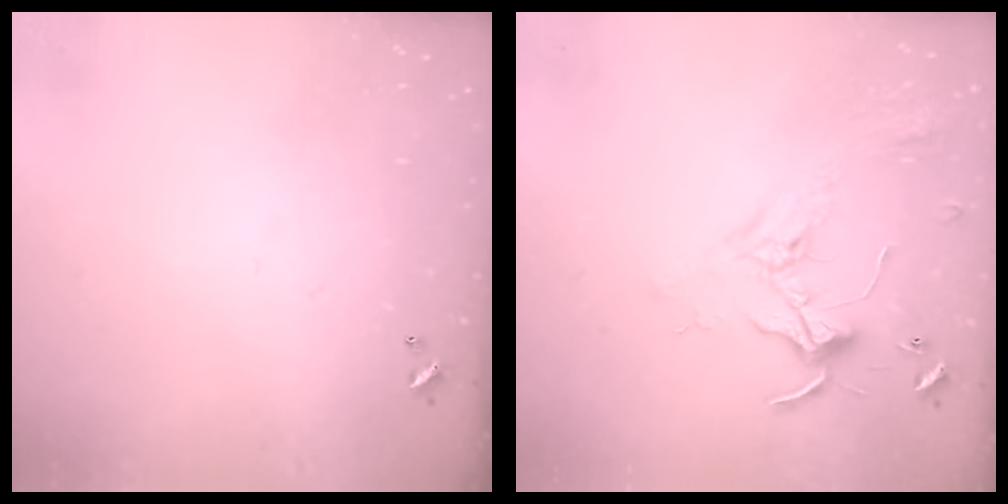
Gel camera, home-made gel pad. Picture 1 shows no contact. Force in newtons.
{"total": 2.1, "press": 2.1, "slide": 0.5}